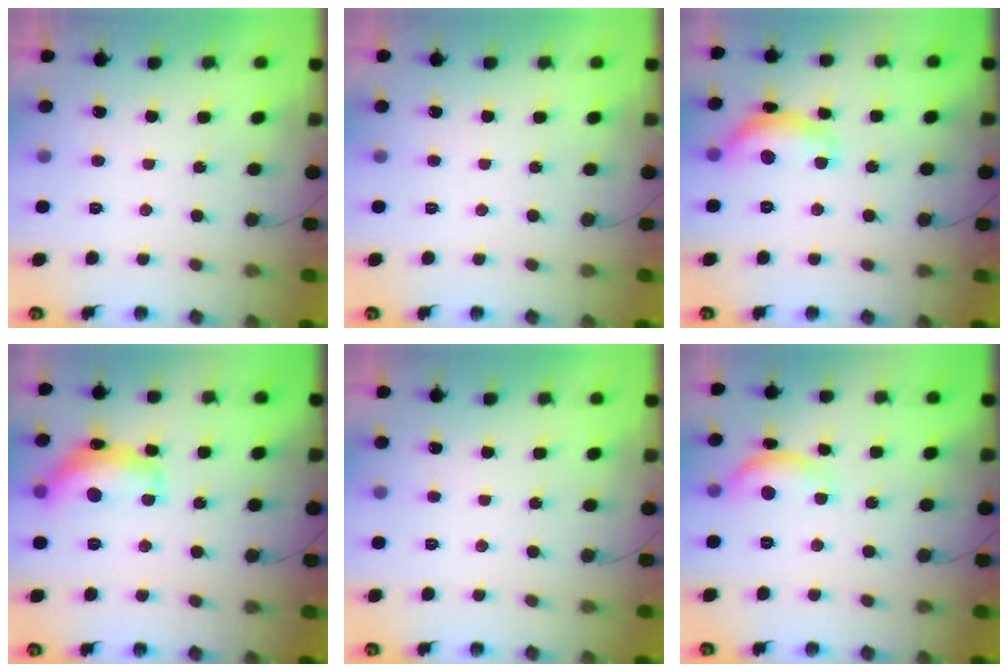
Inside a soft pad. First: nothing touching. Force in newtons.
{"total": 0.0}
{"total": 12.6, "press": 12.6, "slide": 0.7}
{"total": 14.9, "press": 14.8, "slide": 0.9}
{"total": 0.0}
{"total": 10.5, "press": 10.5, "slide": 0.5}